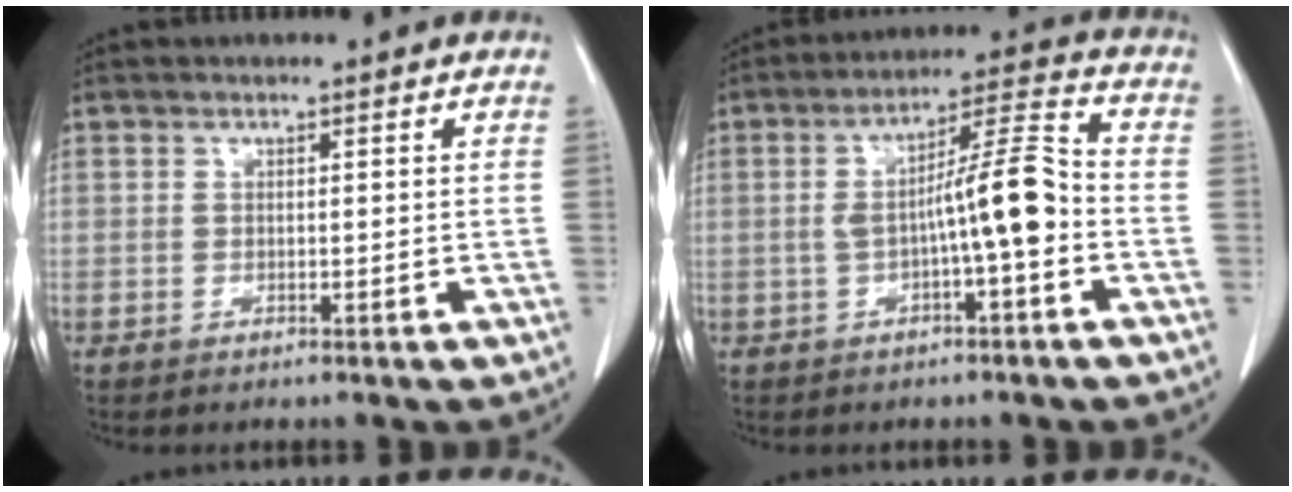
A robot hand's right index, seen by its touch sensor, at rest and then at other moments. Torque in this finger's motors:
{"motor_torque": [0.96, -0.48, 0.54, 0.12]}